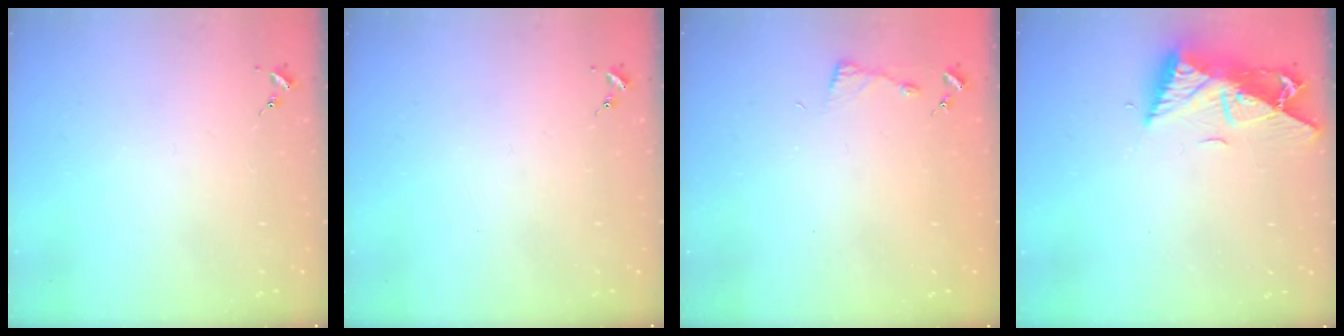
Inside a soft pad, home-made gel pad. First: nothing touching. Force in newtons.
{"total": 0.0}
{"total": 2.9, "press": 2.9, "slide": 0.4}
{"total": 10.2, "press": 10.1, "slide": 1.1}